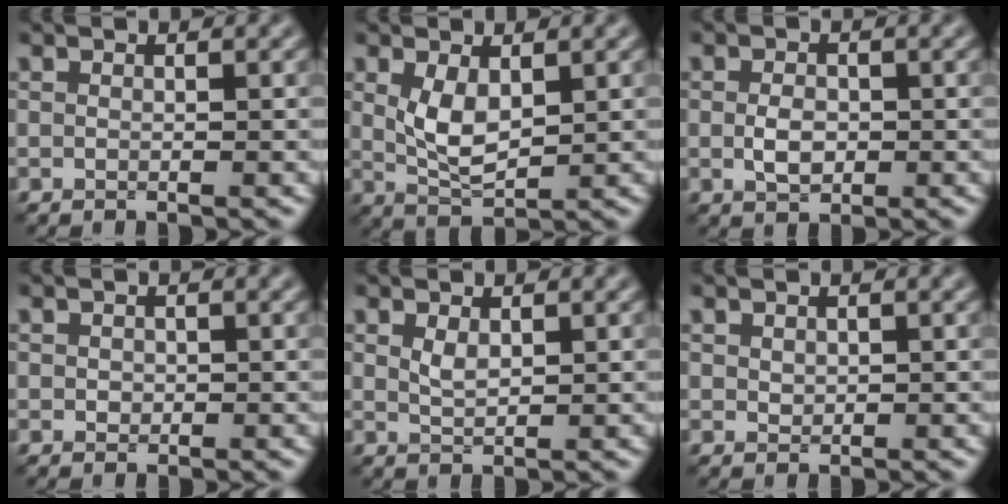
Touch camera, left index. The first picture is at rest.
{"total": 3.4, "force": [0.7, 1.6, 2.9], "torque": [-0.071, -0.005, 0.018]}
{"total": 2.2, "force": [-0.3, 1.4, 1.6], "torque": [-0.033, -0.001, -0.008]}
{"total": 0.7, "force": [0.0, 0.6, 0.3], "torque": [-0.006, -0.001, -0.002]}
{"total": 1.3, "force": [0.5, 0.6, 1.0], "torque": [-0.026, -0.001, 0.014]}
{"total": 0.6, "force": [0.2, 0.5, 0.3], "torque": [-0.009, -0.001, 0.007]}